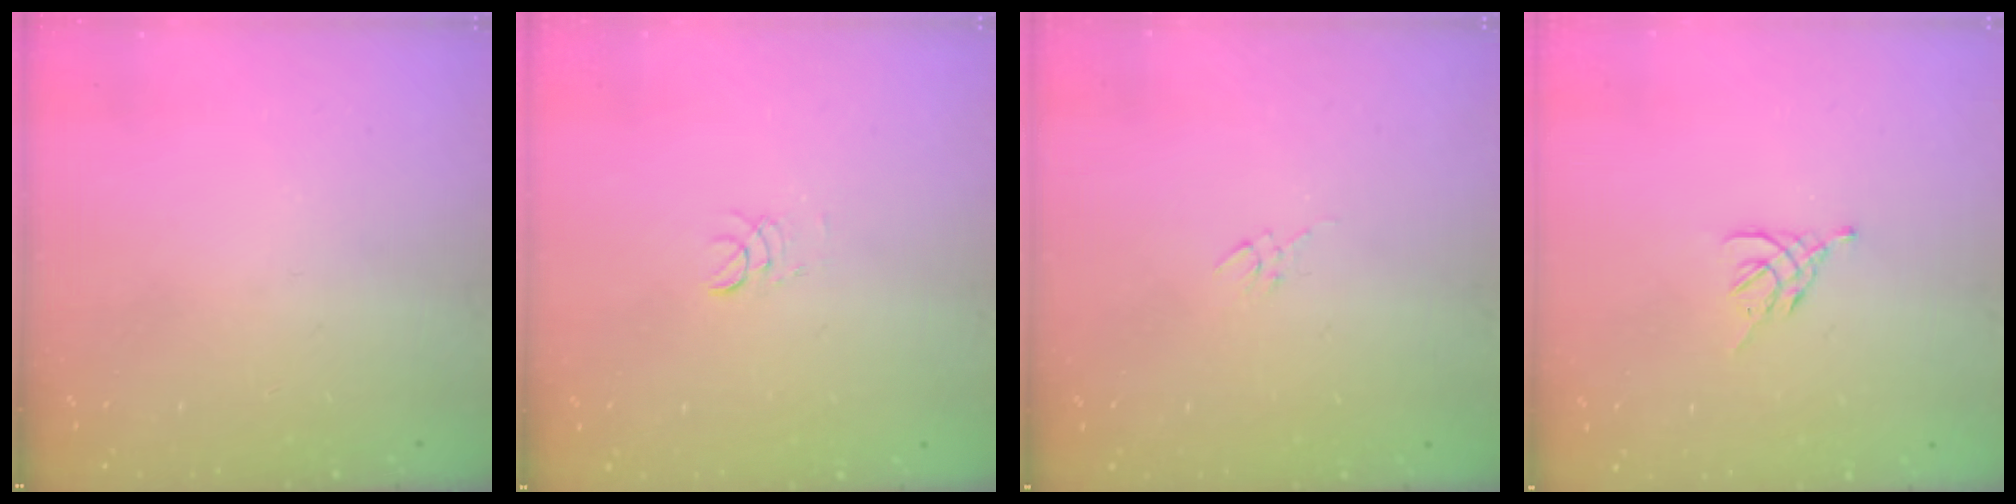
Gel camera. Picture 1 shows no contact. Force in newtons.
{"total": 2.9, "press": 2.8, "slide": 0.3}
{"total": 2.7, "press": 2.7, "slide": 0.5}
{"total": 4.7, "press": 4.6, "slide": 0.7}